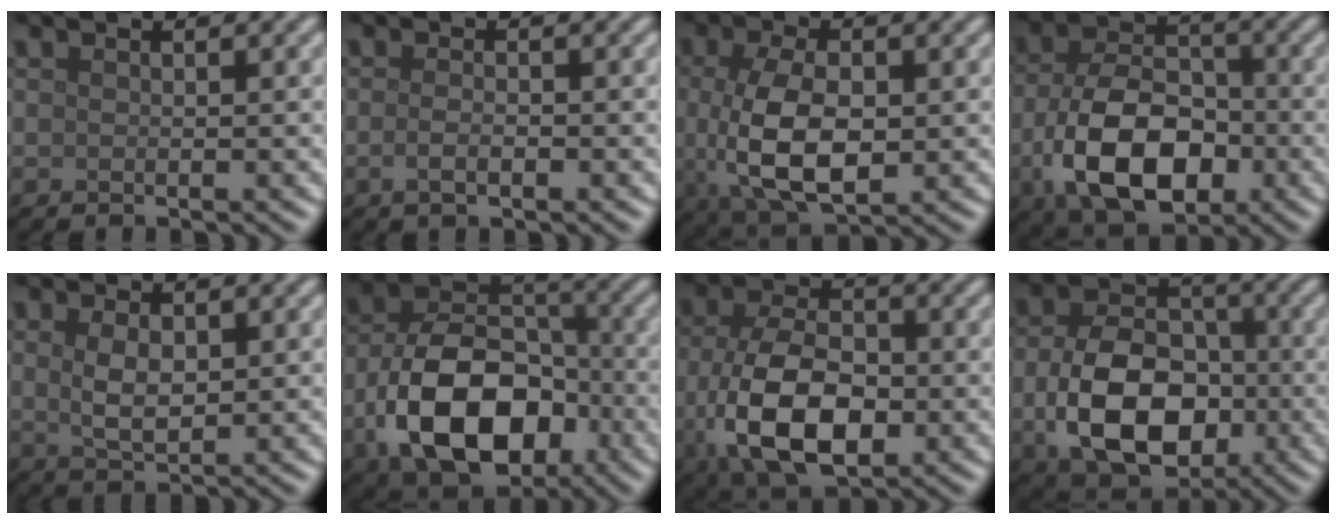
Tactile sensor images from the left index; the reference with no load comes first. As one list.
[{"total": 1.5, "force": [-0.5, 0.6, 1.3], "torque": [-0.029, -0.003, -0.013]}, {"total": 8.1, "force": [-0.5, 4.3, 6.9], "torque": [-0.148, -0.014, -0.003]}, {"total": 10.4, "force": [-3.2, 6.5, 7.5], "torque": [-0.155, -0.013, -0.059]}, {"total": 3.0, "force": [0.5, 1.6, 2.4], "torque": [-0.055, -0.003, 0.014]}, {"total": 12.1, "force": [-4.1, 7.8, 8.2], "torque": [-0.155, -0.007, -0.076]}, {"total": 10.3, "force": [-2.2, 6.1, 8.0], "torque": [-0.176, -0.018, -0.037]}, {"total": 10.7, "force": [-2.0, 7.5, 7.4], "torque": [-0.150, -0.020, -0.025]}]